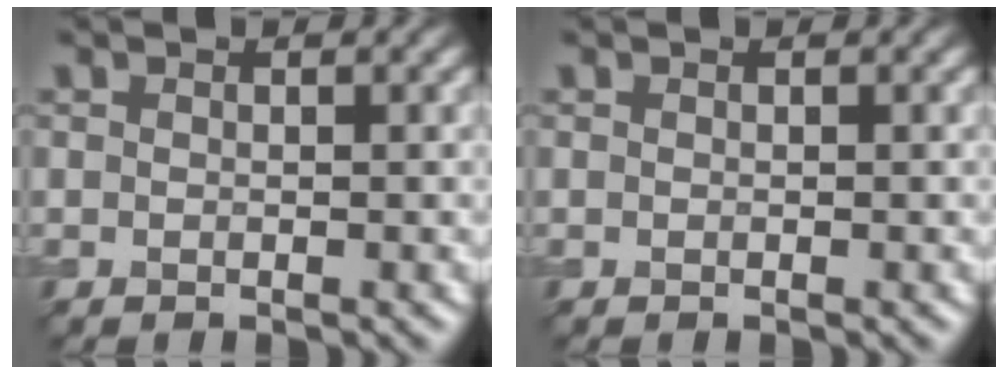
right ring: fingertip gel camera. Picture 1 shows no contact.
{"total": 0.0}